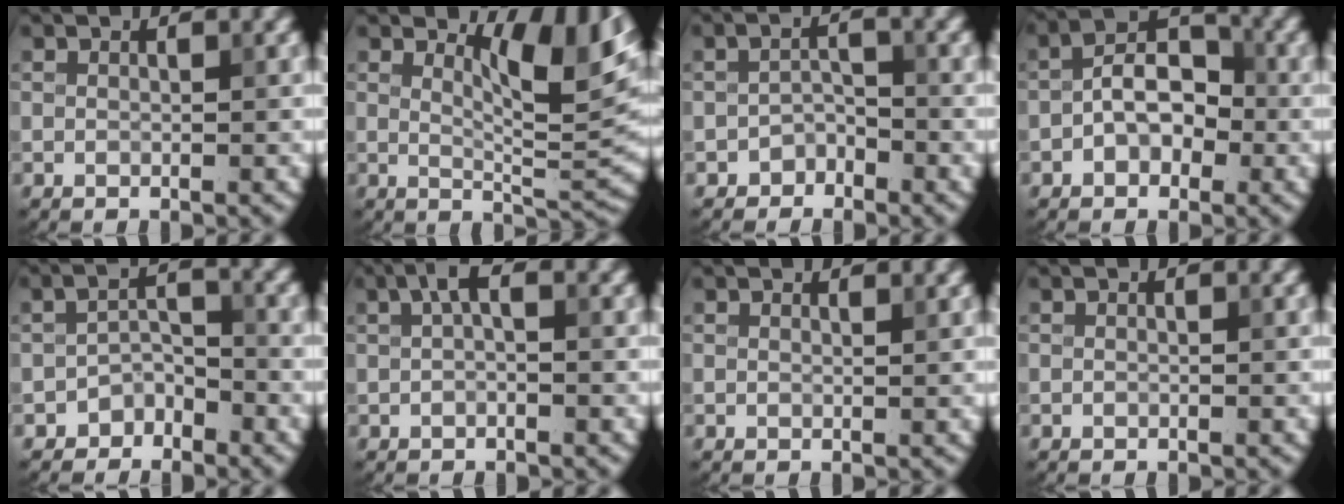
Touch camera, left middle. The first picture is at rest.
{"total": 7.3, "force": [3.8, 2.1, 5.8], "torque": [-0.084, -0.005, 0.062]}
{"total": 1.7, "force": [-1.4, 0.8, 0.4], "torque": [-0.007, 0.011, -0.027]}
{"total": 4.4, "force": [-1.1, 2.8, 3.2], "torque": [-0.047, 0.013, -0.023]}
{"total": 2.3, "force": [-1.9, 1.2, 0.6], "torque": [-0.008, 0.015, -0.036]}
{"total": 1.6, "force": [0.2, 0.5, 1.5], "torque": [-0.032, 0.010, 0.002]}
{"total": 0.8, "force": [0.7, 0.1, 0.3], "torque": [-0.002, 0.000, 0.009]}
{"total": 0.0}